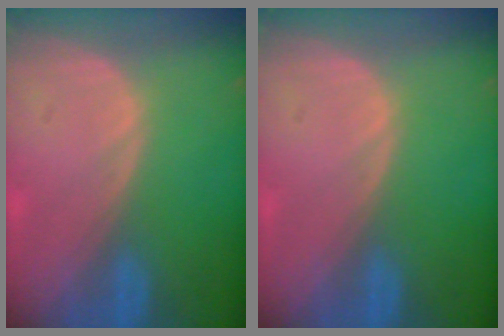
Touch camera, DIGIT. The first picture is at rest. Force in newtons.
{"total": 0.0}